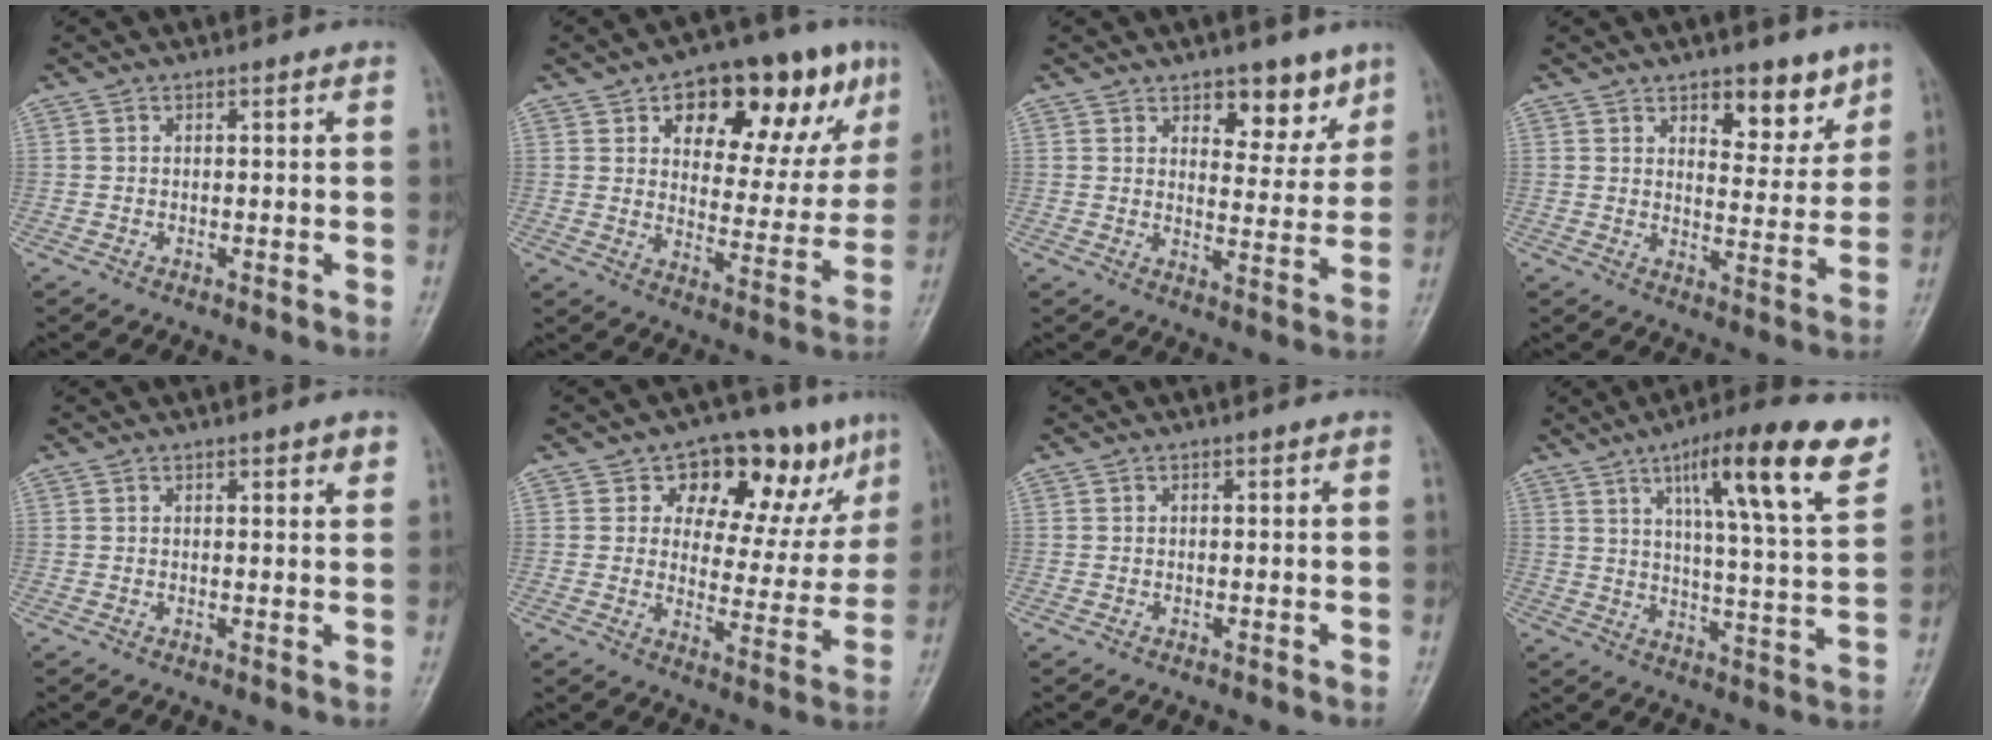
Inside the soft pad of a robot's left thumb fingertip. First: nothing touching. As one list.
[{"total": 21.2, "force": [10.4, 10.4, 15.3], "torque": [-0.156, -0.015, 0.150]}, {"total": 8.0, "force": [5.4, 4.2, 4.2], "torque": [-0.018, -0.035, 0.077]}, {"total": 8.6, "force": [5.6, 4.1, 5.0], "torque": [-0.036, -0.039, 0.083]}, {"total": 2.4, "force": [1.5, 0.7, 1.7], "torque": [-0.015, -0.007, 0.018]}, {"total": 16.2, "force": [9.2, 9.2, 9.5], "torque": [-0.053, -0.030, 0.130]}, {"total": 0.0}, {"total": 18.1, "force": [10.0, 2.8, 14.8], "torque": [-0.205, -0.040, 0.150]}]